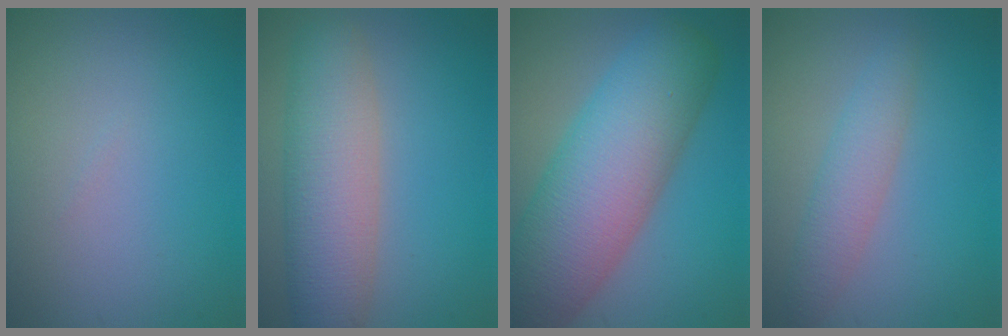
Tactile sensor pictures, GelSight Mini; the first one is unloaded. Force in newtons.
{"total": 7.1, "press": 7.1, "slide": 0.5}
{"total": 11.6, "press": 11.5, "slide": 0.5}
{"total": 2.9, "press": 2.9, "slide": 0.1}